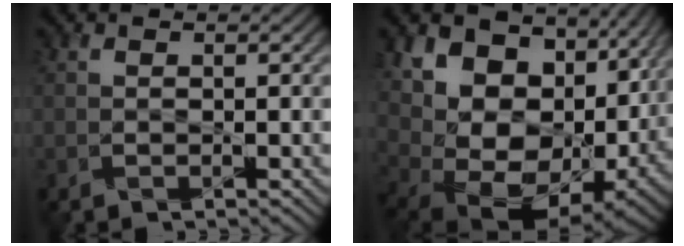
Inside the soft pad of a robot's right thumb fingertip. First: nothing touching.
{"total": 19.0, "force": [2.4, 13.5, 13.2], "torque": [-0.226, -0.016, 0.092]}